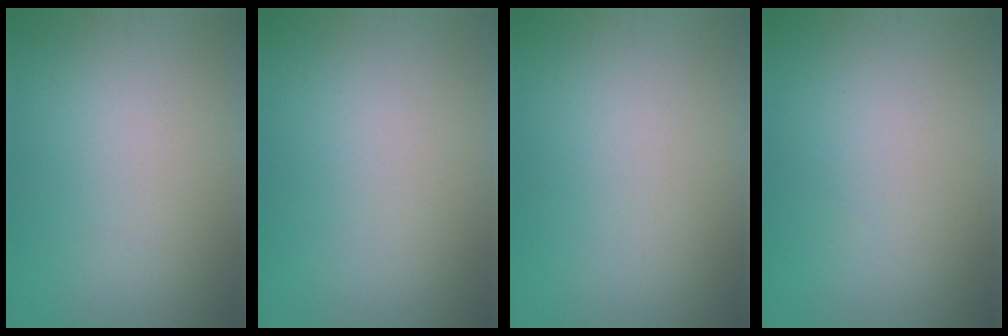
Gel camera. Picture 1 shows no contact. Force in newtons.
{"total": 0.0}
{"total": 0.0}
{"total": 0.0}